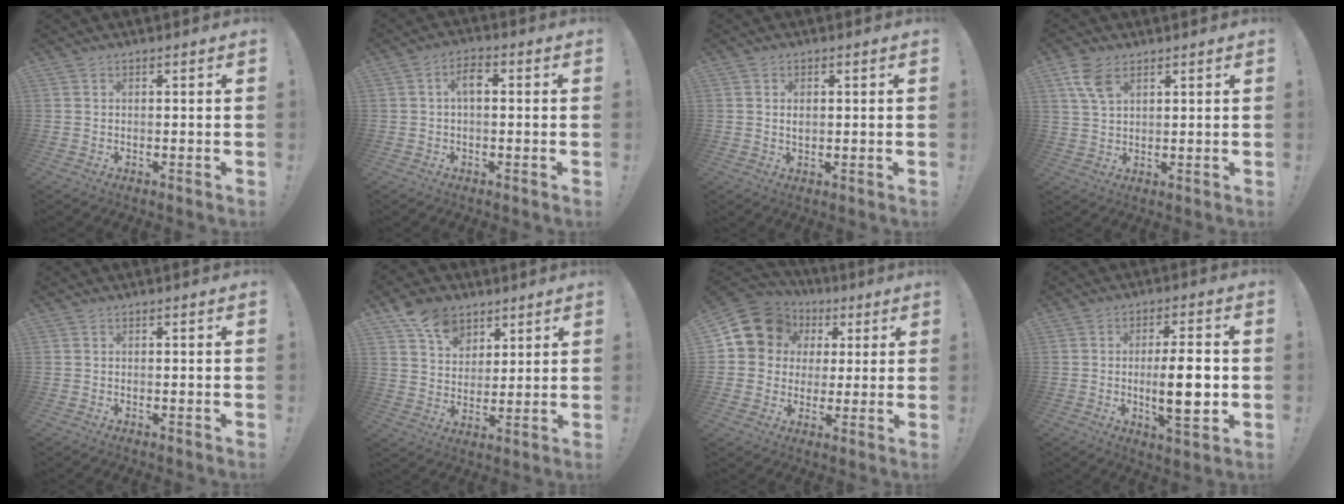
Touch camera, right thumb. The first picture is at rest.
{"total": 6.2, "force": [0.5, 3.3, 5.3], "torque": [-0.082, 0.008, 0.006]}
{"total": 1.7, "force": [0.4, 1.0, 1.3], "torque": [-0.014, -0.001, 0.003]}
{"total": 6.9, "force": [3.7, 3.6, 4.5], "torque": [-0.087, -0.013, 0.070]}
{"total": 0.0}
{"total": 12.1, "force": [7.6, 8.1, 4.8], "torque": [-0.067, -0.041, 0.147]}
{"total": 11.8, "force": [4.2, 10.4, 3.7], "torque": [-0.056, -0.019, 0.089]}
{"total": 12.4, "force": [-1.0, 2.7, 12.0], "torque": [-0.188, -0.011, -0.026]}